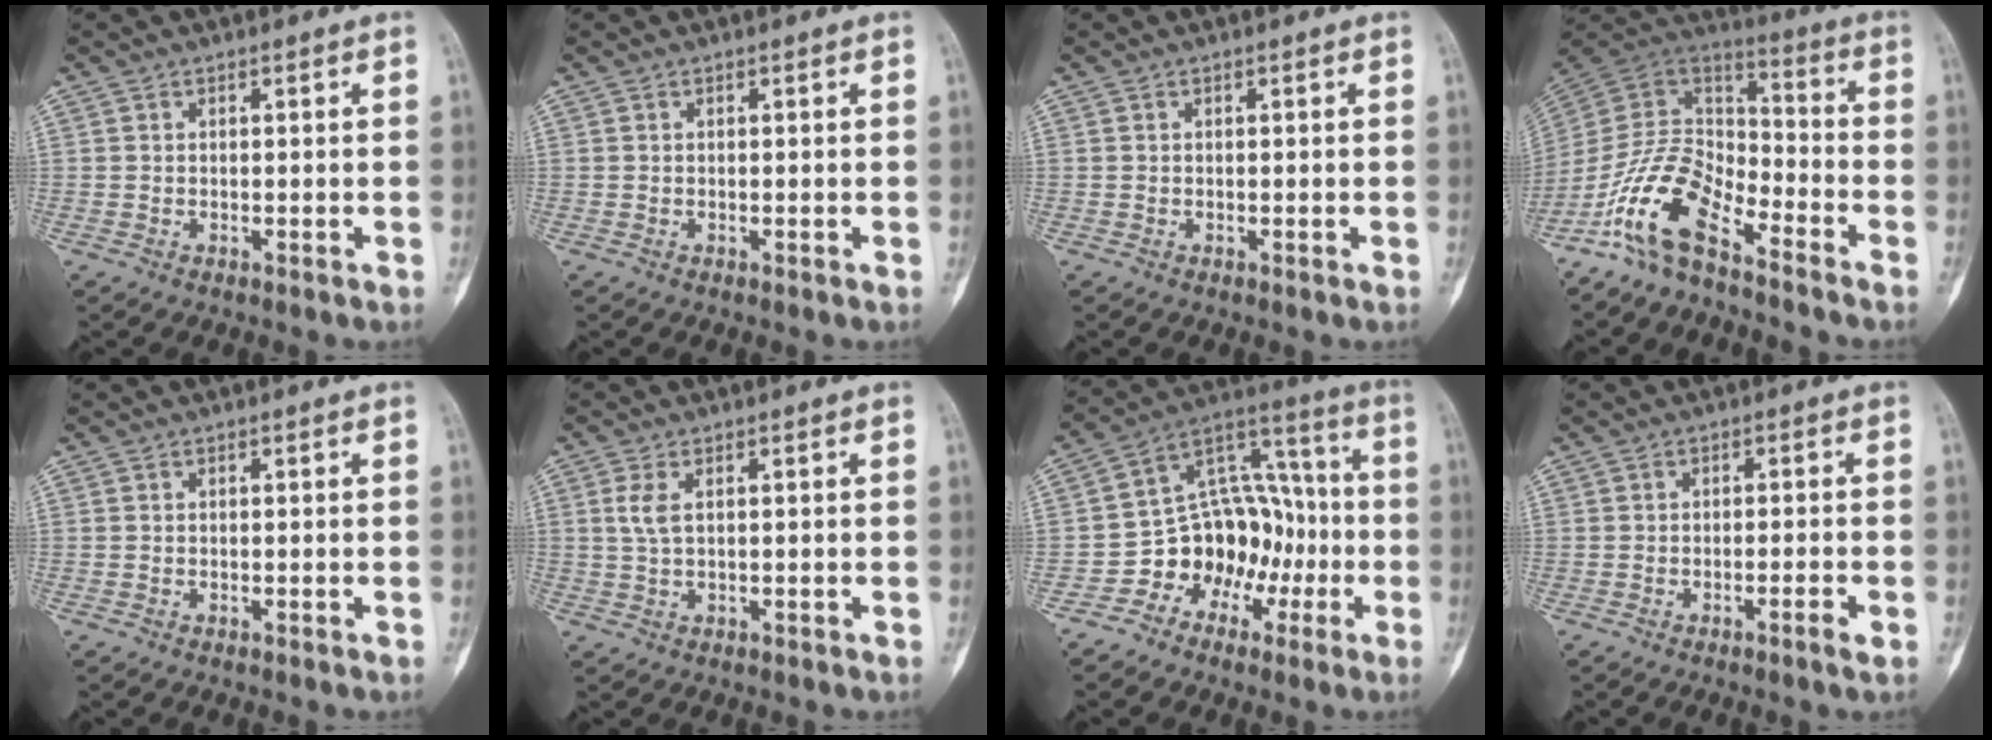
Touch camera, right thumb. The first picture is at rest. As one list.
[{"total": 0.0}, {"total": 0.0}, {"total": 14.4, "force": [-9.9, 5.8, 8.7], "torque": [-0.159, 0.084, -0.197]}, {"total": 0.0}, {"total": 2.9, "force": [0.8, 1.2, 2.5], "torque": [-0.065, 0.005, 0.022]}, {"total": 15.0, "force": [-5.1, 11.5, 8.1], "torque": [-0.074, 0.084, -0.088]}, {"total": 2.3, "force": [-1.2, 0.1, 2.0], "torque": [-0.041, 0.005, -0.021]}]